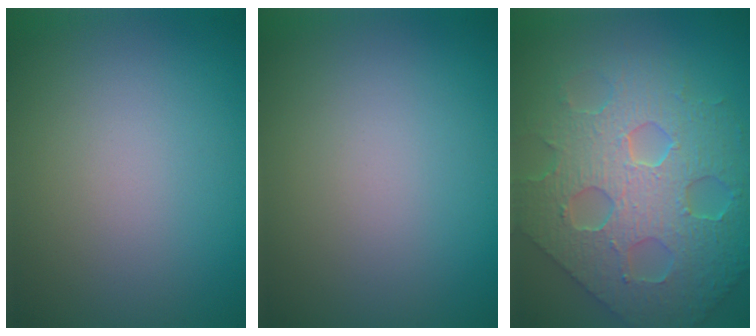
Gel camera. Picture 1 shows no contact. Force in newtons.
{"total": 0.0}
{"total": 7.9, "press": 6.5, "slide": 4.4}